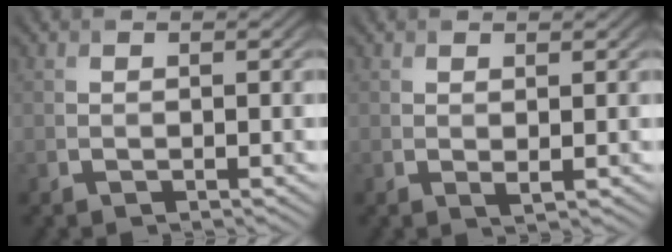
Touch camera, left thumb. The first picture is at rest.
{"total": 0.8, "force": [0.4, 0.1, 0.6], "torque": [-0.014, -0.003, 0.009]}